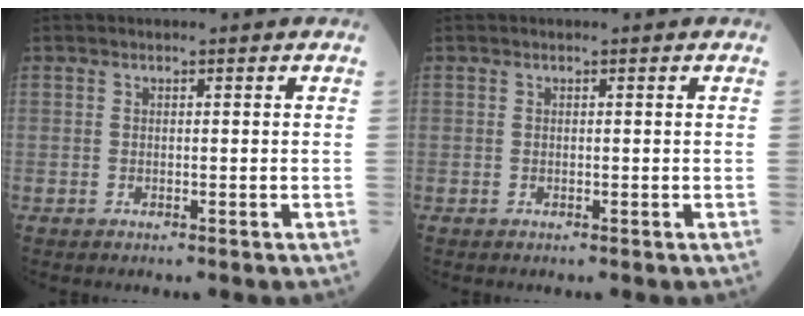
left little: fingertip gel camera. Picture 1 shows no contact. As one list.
[{"total": 0.0}]